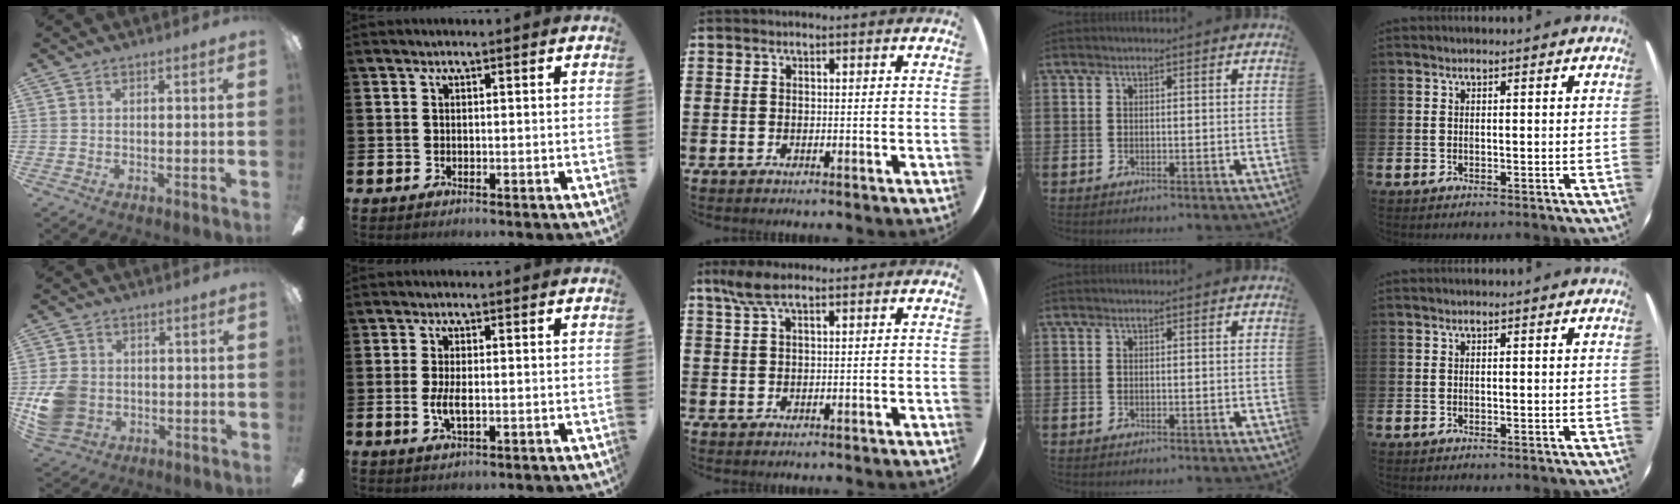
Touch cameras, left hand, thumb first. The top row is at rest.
{"thumb": {"total": 10.0, "force": [-1.3, 8.4, 5.3], "torque": [-0.117, 0.013, -0.020]}, "index": {"total": 2.9, "force": [-0.1, 1.1, 2.7], "torque": [-0.044, -0.001, -0.004]}, "middle": {"total": 3.7, "force": [2.3, 1.1, 2.7], "torque": [-0.058, 0.005, 0.043]}}